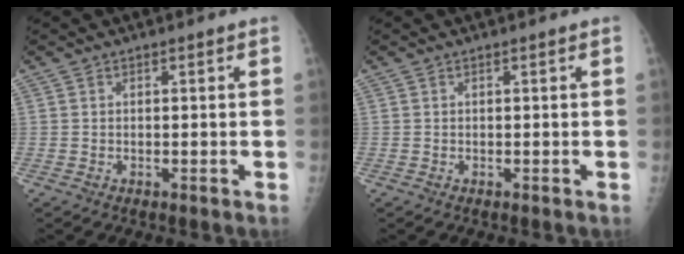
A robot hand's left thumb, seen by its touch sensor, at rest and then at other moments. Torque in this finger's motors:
{"motor_torque": [-0.08, 0.11, 0.04, 0.21, -0.03]}